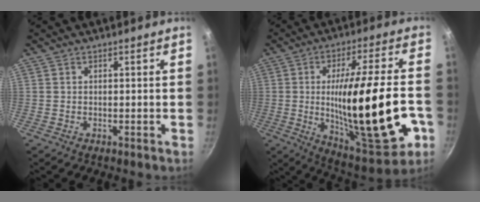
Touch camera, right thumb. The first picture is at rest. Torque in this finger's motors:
{"motor_torque": [2.21, 2.80, 2.36, -0.41, 0.73]}